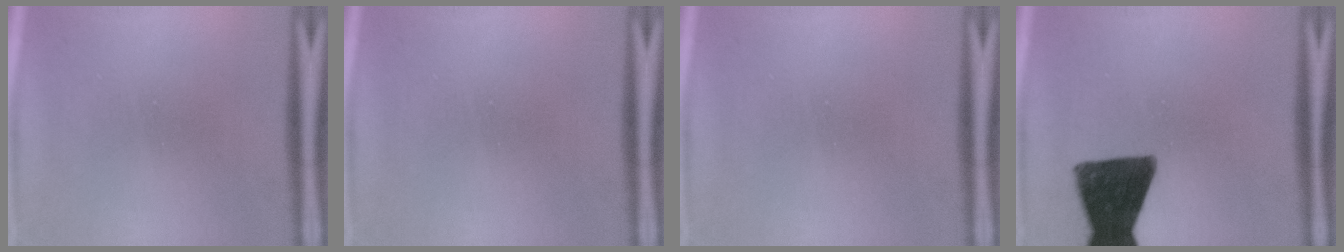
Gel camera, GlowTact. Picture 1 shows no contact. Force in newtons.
{"total": 0.0}
{"total": 0.0}
{"total": 14.9}